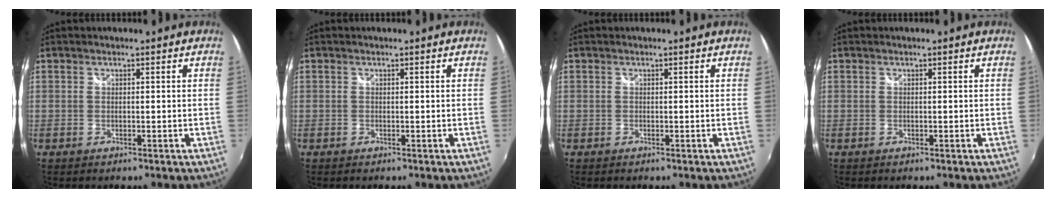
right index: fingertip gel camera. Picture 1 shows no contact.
{"total": 0.0}
{"total": 0.0}
{"total": 0.0}